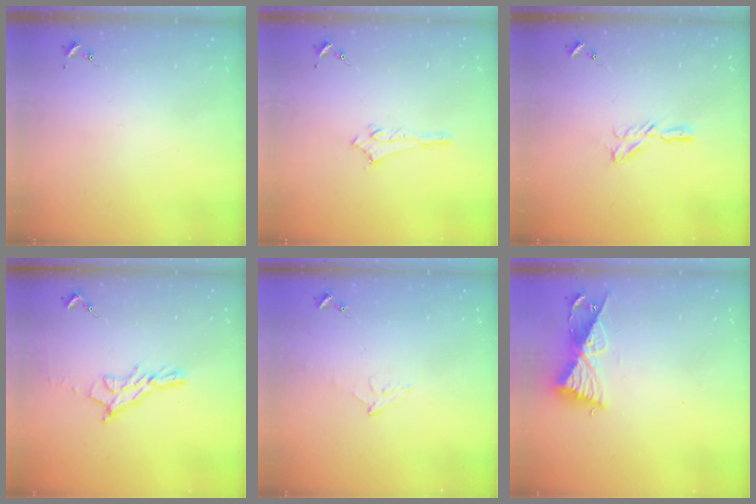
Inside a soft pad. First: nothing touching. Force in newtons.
{"total": 2.5, "press": 2.5, "slide": 0.2}
{"total": 6.4, "press": 6.4, "slide": 0.4}
{"total": 11.1, "press": 11.1, "slide": 0.9}
{"total": 7.1, "press": 7.0, "slide": 0.8}
{"total": 9.9, "press": 9.9, "slide": 0.6}